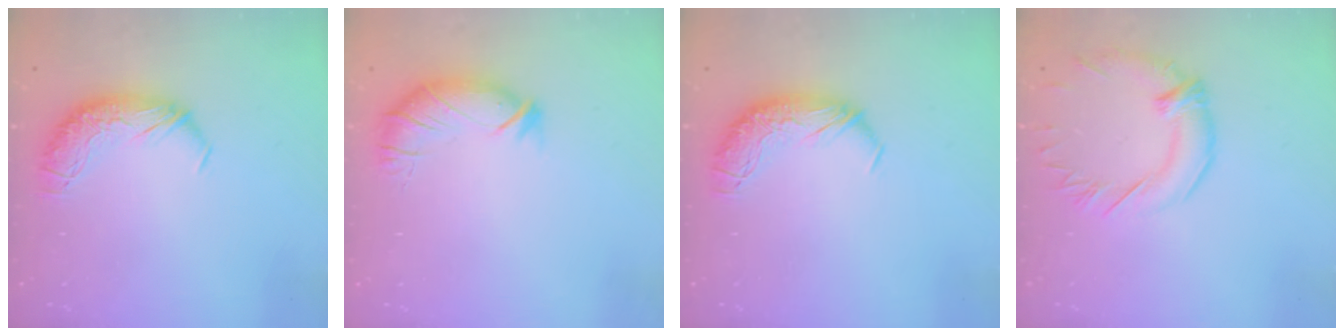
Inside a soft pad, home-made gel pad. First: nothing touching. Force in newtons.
{"total": 3.2, "press": 2.5, "slide": 2.0}
{"total": 0.0}
{"total": 2.1, "press": 1.3, "slide": 1.6}